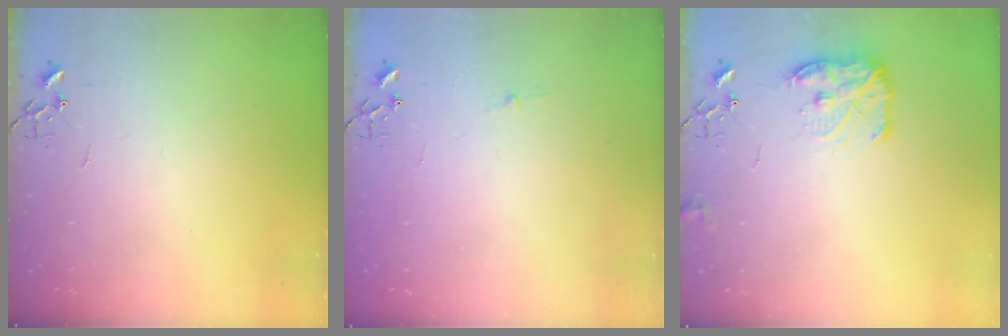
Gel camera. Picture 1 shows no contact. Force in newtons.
{"total": 2.6, "press": 2.5, "slide": 0.4}
{"total": 11.8, "press": 11.8, "slide": 0.6}